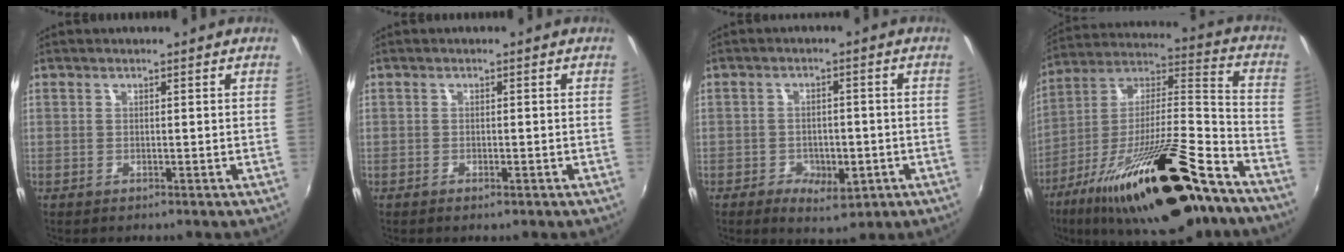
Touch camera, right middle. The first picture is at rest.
{"total": 1.0, "force": [-0.6, 0.3, 0.7], "torque": [-0.010, 0.000, -0.010]}
{"total": 6.9, "force": [-3.4, 4.2, 4.4], "torque": [-0.093, -0.003, -0.045]}
{"total": 28.9, "force": [-18.6, 7.0, 21.0], "torque": [-0.346, -0.026, -0.293]}